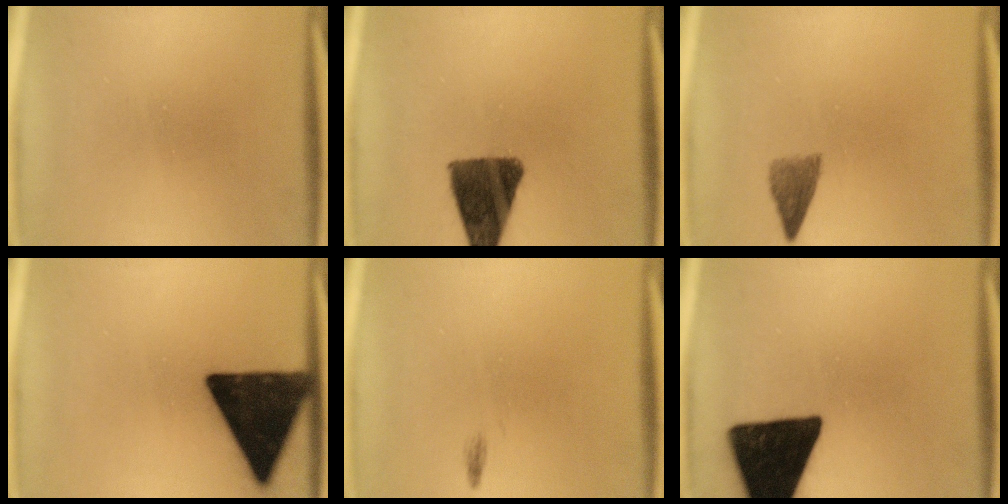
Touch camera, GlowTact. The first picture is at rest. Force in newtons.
{"total": 12.1}
{"total": 3.0}
{"total": 17.1}
{"total": 0.5}
{"total": 18.0}